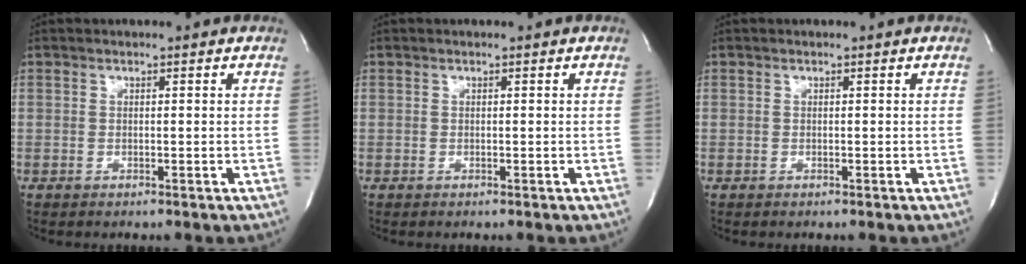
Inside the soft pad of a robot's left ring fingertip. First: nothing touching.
{"total": 0.0}
{"total": 0.0}